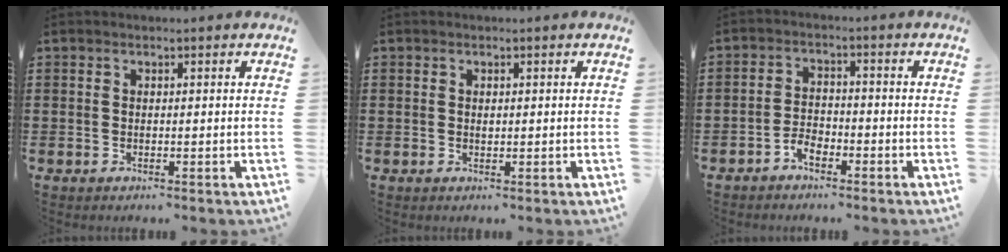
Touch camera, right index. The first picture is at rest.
{"total": 0.6, "force": [0.2, 0.3, 0.4], "torque": [-0.009, 0.001, 0.004]}
{"total": 2.7, "force": [-2.2, 1.3, 1.1], "torque": [-0.024, 0.007, -0.045]}